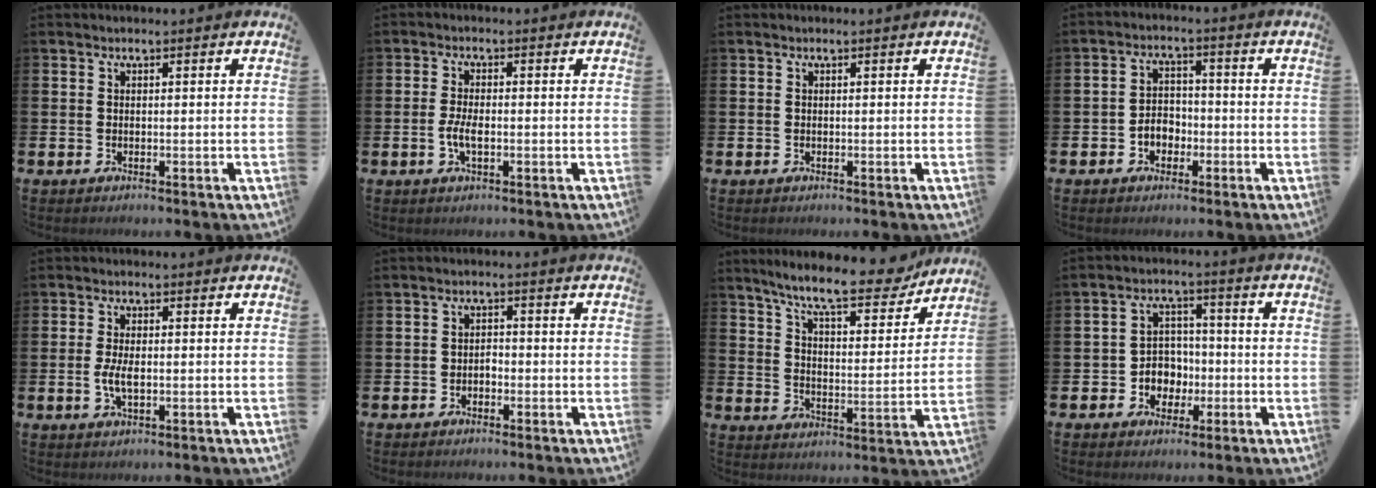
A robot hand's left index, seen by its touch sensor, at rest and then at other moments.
{"total": 2.9, "force": [-0.7, 1.2, 2.6], "torque": [-0.045, 0.002, -0.014]}
{"total": 0.0}
{"total": 3.4, "force": [-1.7, 2.6, 1.4], "torque": [-0.022, 0.005, -0.039]}
{"total": 3.3, "force": [-0.3, 1.5, 2.9], "torque": [-0.061, 0.000, -0.010]}
{"total": 1.4, "force": [-1.0, 1.0, 0.4], "torque": [-0.009, 0.003, -0.022]}
{"total": 9.8, "force": [8.6, 1.7, 4.3], "torque": [-0.103, -0.048, 0.147]}
{"total": 4.5, "force": [-1.0, 4.2, 1.1], "torque": [-0.035, 0.006, -0.024]}